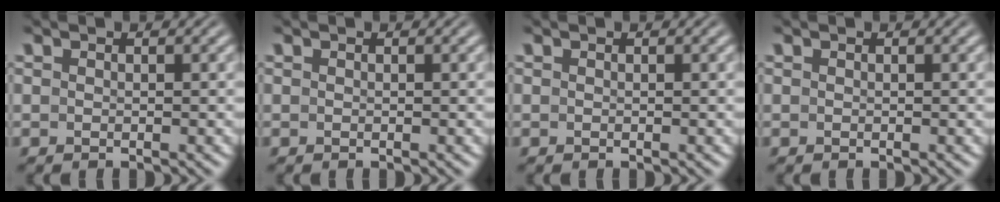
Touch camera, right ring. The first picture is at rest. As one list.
[{"total": 0.0}, {"total": 0.0}, {"total": 0.0}]